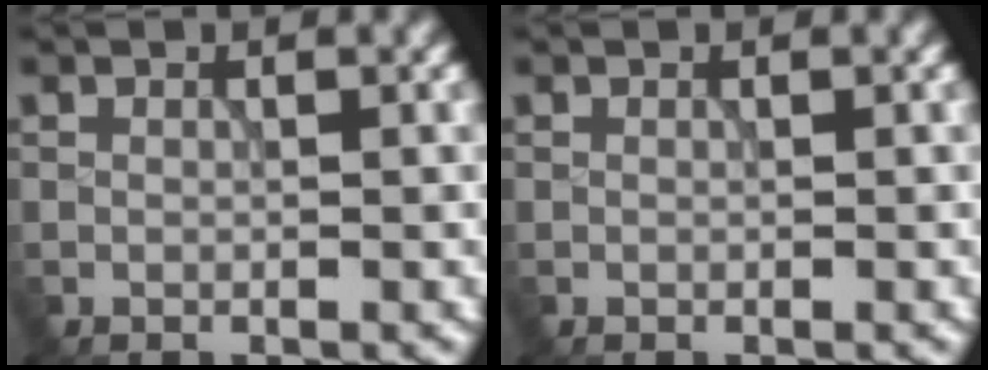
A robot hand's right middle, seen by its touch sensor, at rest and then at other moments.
{"total": 0.0}